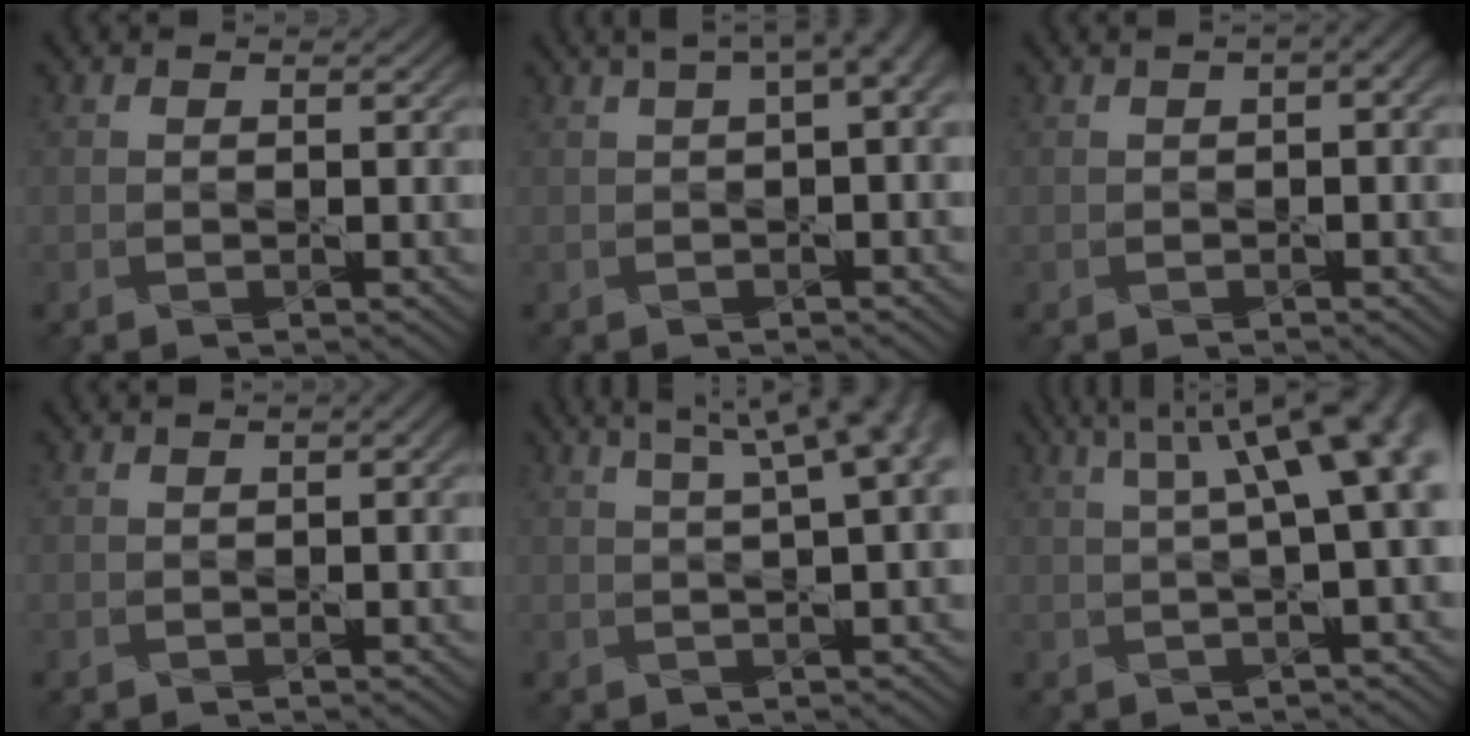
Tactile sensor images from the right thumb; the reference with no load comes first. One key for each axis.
{"total": 7.7, "fx": 3.1, "fy": 2.8, "fz": 6.5, "tx": -0.076, "ty": 0.026, "tz": 0.030}
{"total": 3.3, "fx": 1.0, "fy": 1.1, "fz": 2.9, "tx": -0.044, "ty": 0.007, "tz": 0.008}
{"total": 1.7, "fx": 0.4, "fy": 0.5, "fz": 1.5, "tx": -0.024, "ty": 0.003, "tz": 0.006}
{"total": 11.5, "fx": 4.8, "fy": 3.9, "fz": 9.7, "tx": -0.108, "ty": 0.055, "tz": 0.044}
{"total": 12.0, "fx": 3.3, "fy": 3.8, "fz": 10.9, "tx": -0.116, "ty": 0.047, "tz": 0.040}